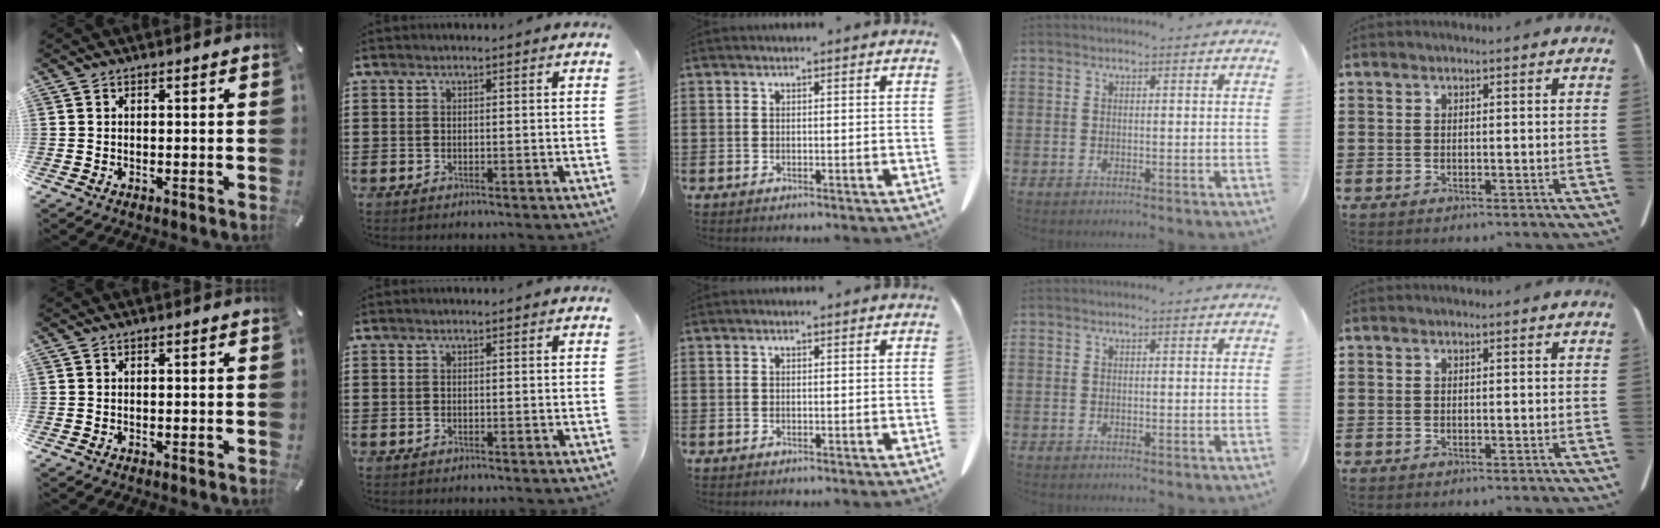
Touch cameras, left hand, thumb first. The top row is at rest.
{}